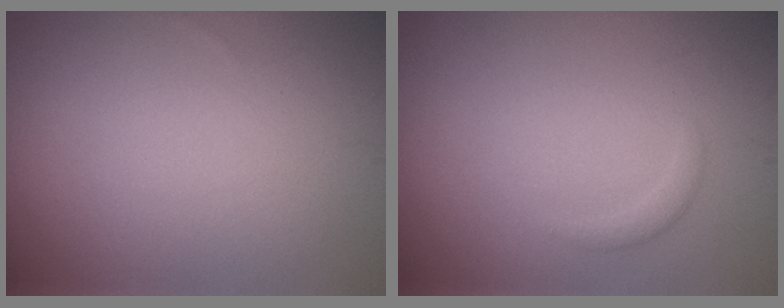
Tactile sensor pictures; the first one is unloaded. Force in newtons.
{"total": 0.8, "press": 0.8, "slide": 0.1}